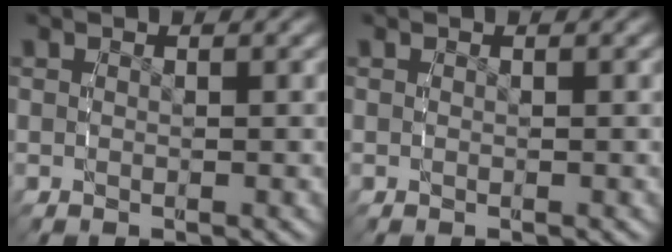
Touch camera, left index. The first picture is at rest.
{"total": 0.0}